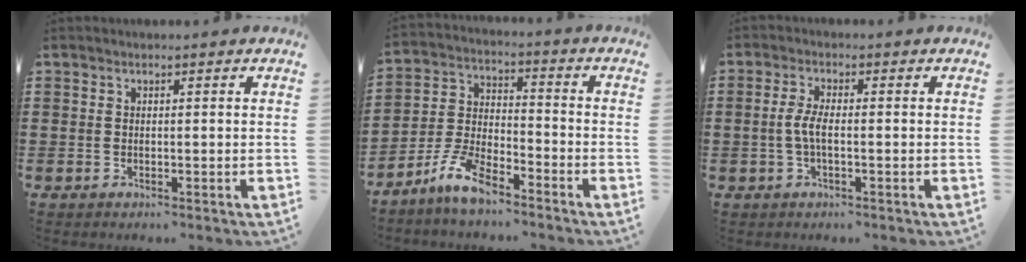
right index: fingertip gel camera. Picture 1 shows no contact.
{"total": 7.2, "force": [-5.7, 2.3, 3.9], "torque": [-0.108, 0.000, -0.115]}
{"total": 3.5, "force": [-0.6, 0.9, 3.3], "torque": [-0.082, -0.005, -0.019]}